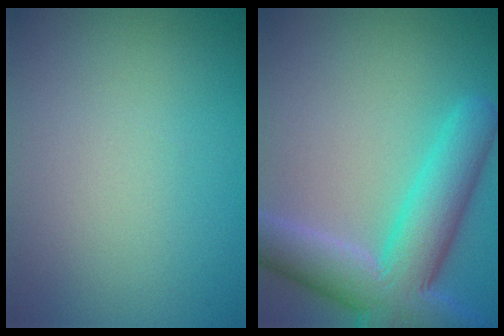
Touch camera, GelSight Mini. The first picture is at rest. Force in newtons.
{"total": 8.8, "press": 8.8, "slide": 0.5}